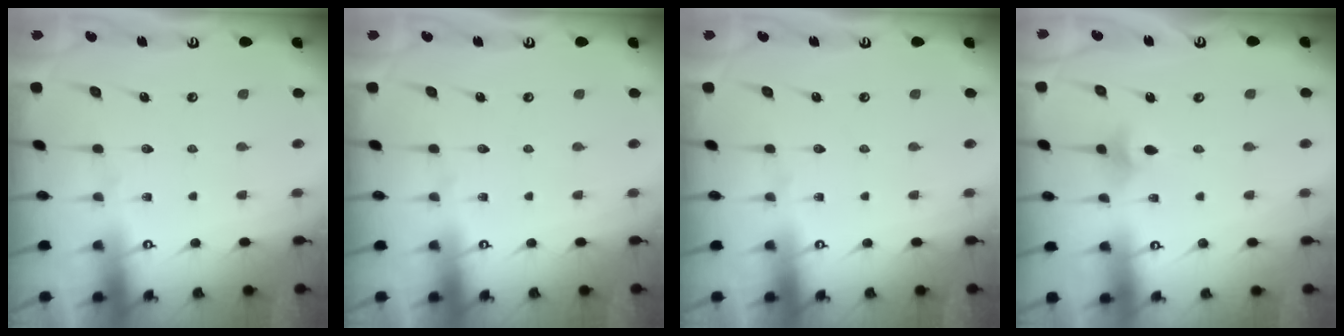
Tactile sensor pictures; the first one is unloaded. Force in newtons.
{"total": 0.0}
{"total": 0.0}
{"total": 2.9, "press": 2.9, "slide": 0.6}